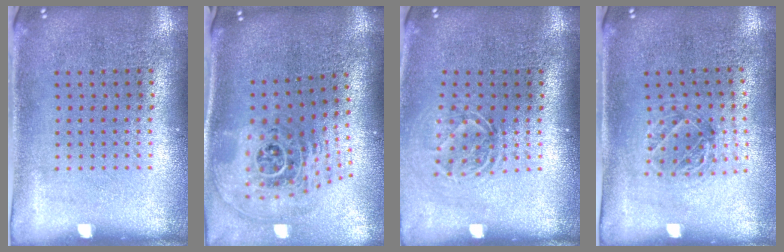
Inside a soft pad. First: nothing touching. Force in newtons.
{"total": 2.5, "press": 1.7, "slide": 1.8}
{"total": 1.5, "press": 1.1, "slide": 1.0}
{"total": 1.0, "press": 1.0, "slide": 0.2}